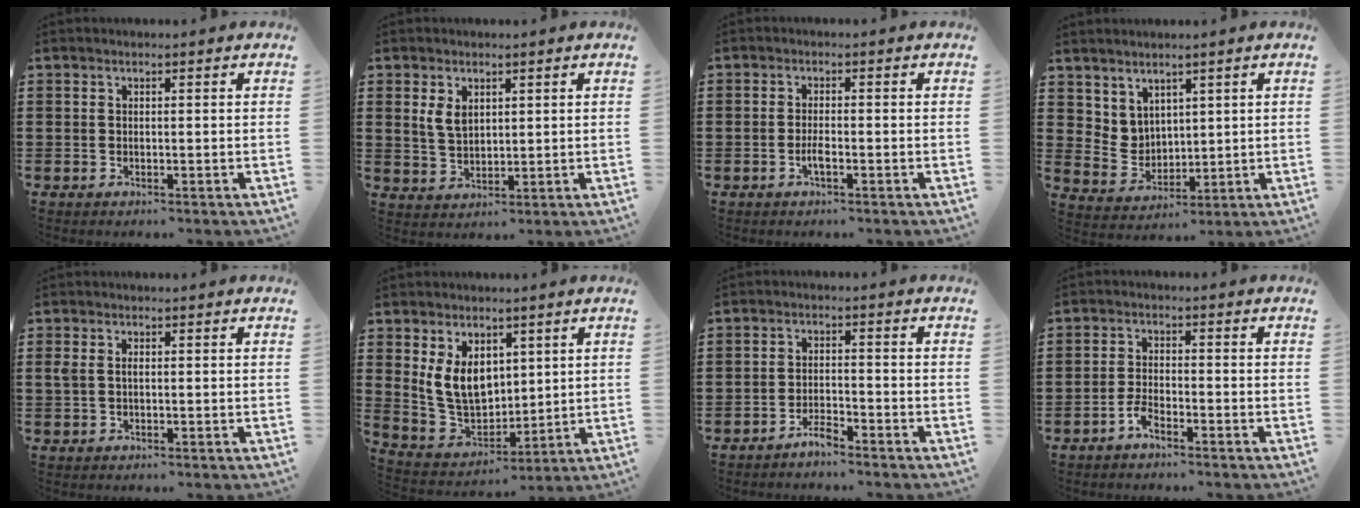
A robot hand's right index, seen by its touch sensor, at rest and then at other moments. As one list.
[{"total": 3.5, "force": [1.5, 2.3, 2.2], "torque": [-0.051, 0.008, 0.027]}, {"total": 2.2, "force": [-0.9, 0.5, 2.0], "torque": [-0.043, -0.002, -0.018]}, {"total": 4.5, "force": [3.4, 2.8, 0.4], "torque": [-0.027, -0.006, 0.066]}, {"total": 1.5, "force": [0.1, 0.8, 1.3], "torque": [-0.035, 0.002, -0.001]}, {"total": 8.6, "force": [2.7, 6.4, 5.2], "torque": [-0.137, 0.005, 0.052]}, {"total": 2.8, "force": [-2.7, 0.4, 0.8], "torque": [-0.021, 0.006, -0.053]}, {"total": 2.9, "force": [-2.2, 0.8, 1.6], "torque": [-0.038, 0.003, -0.045]}]